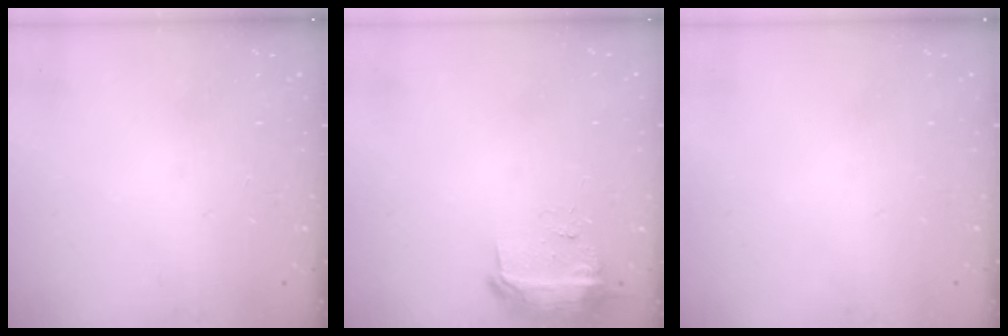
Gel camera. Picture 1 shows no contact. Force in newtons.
{"total": 9.1, "press": 9.0, "slide": 0.9}
{"total": 0.0}